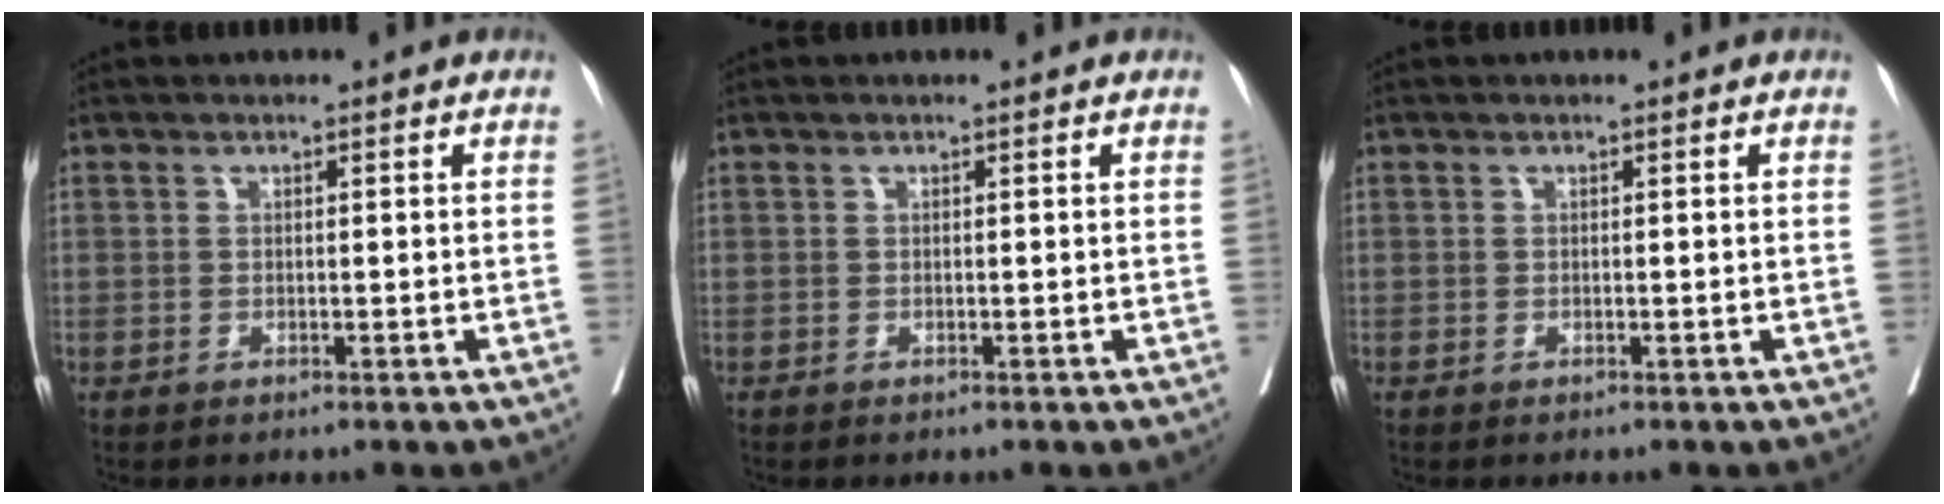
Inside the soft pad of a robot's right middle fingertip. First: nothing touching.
{"total": 0.0}
{"total": 0.0}